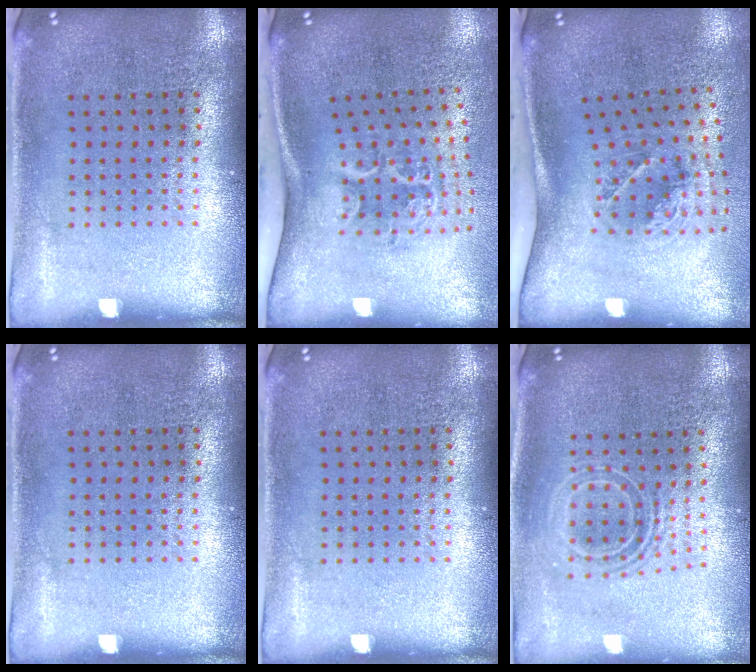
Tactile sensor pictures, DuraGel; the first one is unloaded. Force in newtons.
{"total": 2.2, "press": 1.3, "slide": 1.8}
{"total": 2.0, "press": 1.3, "slide": 1.5}
{"total": 0.0}
{"total": 0.0}
{"total": 1.7, "press": 1.3, "slide": 1.1}